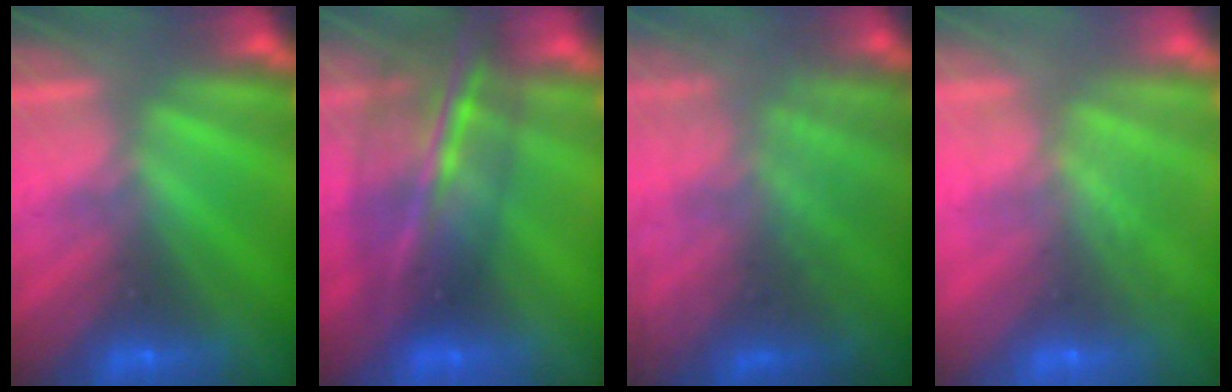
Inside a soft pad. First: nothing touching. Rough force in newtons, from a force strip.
{"total": 7.7}
{"total": 7.4}
{"total": 7.4}